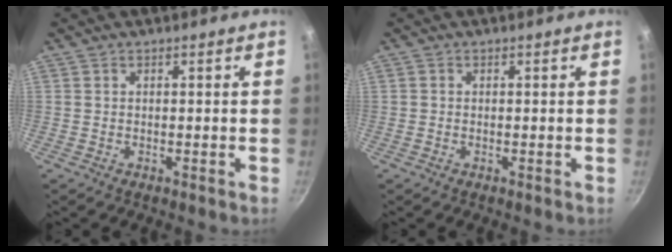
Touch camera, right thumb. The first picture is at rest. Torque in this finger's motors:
{"motor_torque": [0.16, 0.07, -0.32, 0.28, 0.03]}